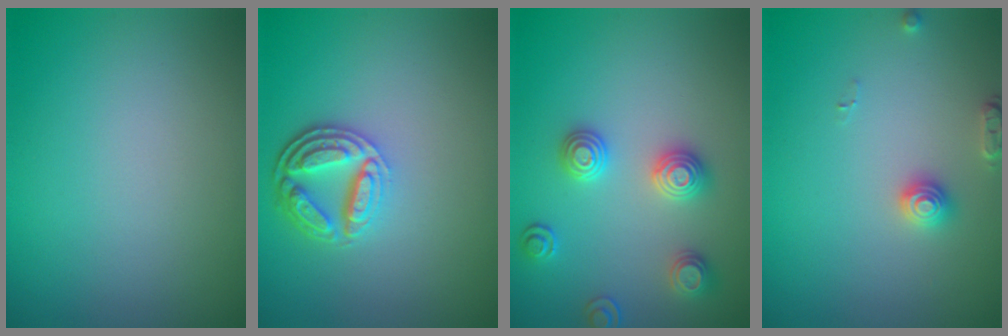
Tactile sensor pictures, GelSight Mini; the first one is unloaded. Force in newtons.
{"total": 4.1, "press": 3.3, "slide": 2.5}
{"total": 3.0, "press": 2.9, "slide": 0.6}
{"total": 2.0, "press": 2.0, "slide": 0.3}